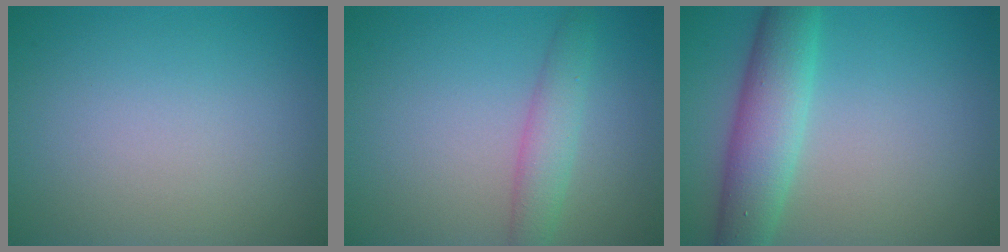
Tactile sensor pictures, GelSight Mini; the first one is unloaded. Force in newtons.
{"total": 2.7, "press": 2.6, "slide": 0.2}
{"total": 5.6, "press": 5.6, "slide": 0.1}